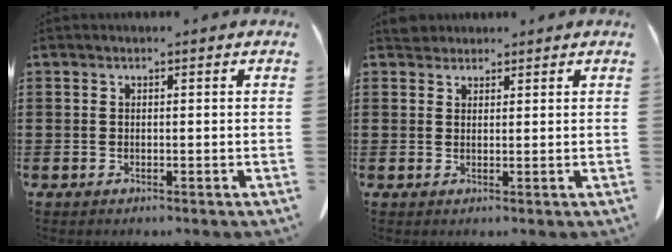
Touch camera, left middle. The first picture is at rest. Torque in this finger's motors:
{"motor_torque": [0.98, 1.16, -0.10, -0.02]}